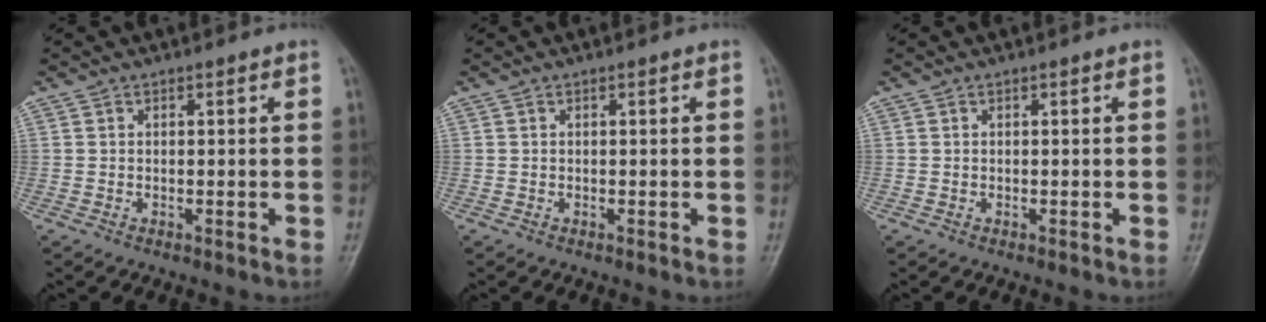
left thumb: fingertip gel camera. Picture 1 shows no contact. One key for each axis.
{"total": 0.0}
{"total": 0.0}